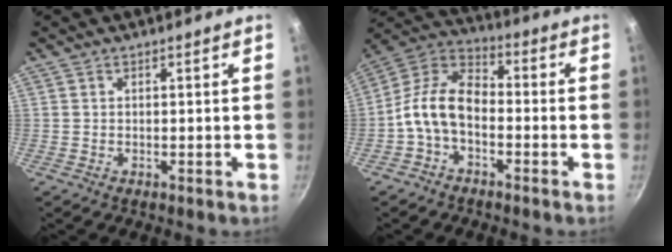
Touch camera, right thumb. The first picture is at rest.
{"total": 10.6, "force": [-3.0, 6.5, 7.8], "torque": [-0.137, 0.050, -0.076]}